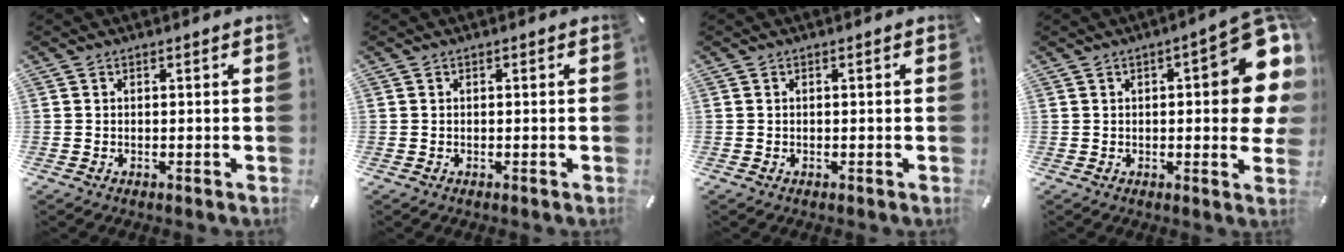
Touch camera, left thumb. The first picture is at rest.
{"total": 0.0}
{"total": 0.0}
{"total": 17.2, "force": [3.8, 6.1, 15.6], "torque": [-0.181, -0.026, 0.059]}